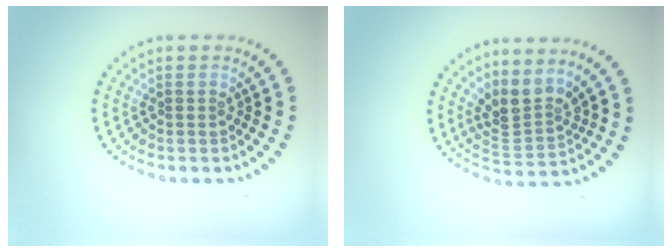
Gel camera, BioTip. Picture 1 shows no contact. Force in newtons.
{"total": 3.2, "press": 2.2, "slide": 2.4}